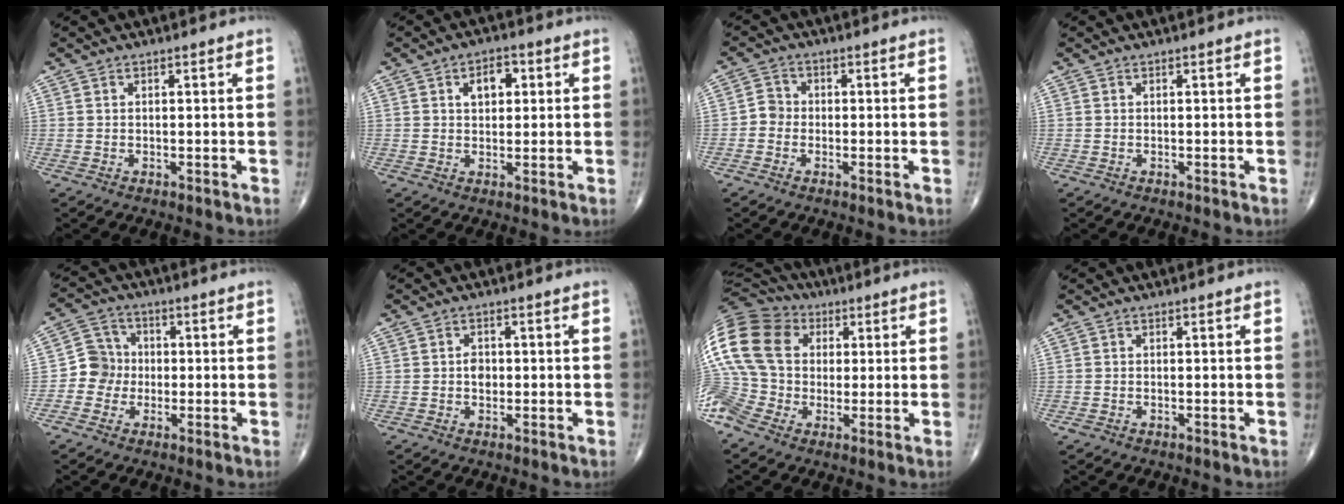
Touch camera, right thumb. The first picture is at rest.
{"total": 5.1, "force": [1.6, 3.3, 3.6], "torque": [-0.036, 0.005, 0.022]}
{"total": 2.7, "force": [-0.8, 2.4, 1.0], "torque": [-0.001, 0.009, -0.025]}
{"total": 0.0}
{"total": 6.1, "force": [-1.1, 5.8, 1.6], "torque": [0.006, 0.017, -0.032]}
{"total": 2.3, "force": [-0.1, 1.8, 1.5], "torque": [-0.012, 0.004, -0.004]}
{"total": 23.0, "force": [3.4, 18.5, 13.2], "torque": [-0.333, 0.063, 0.064]}
{"total": 0.7, "force": [-0.3, 0.4, 0.4], "torque": [-0.012, 0.001, -0.006]}